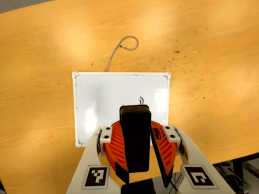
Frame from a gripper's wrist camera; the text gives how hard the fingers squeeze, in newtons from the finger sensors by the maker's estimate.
{"total": 8.8, "left": 8.6, "right": 8.9}